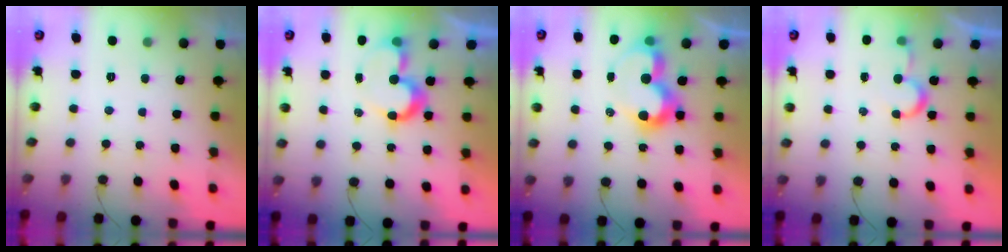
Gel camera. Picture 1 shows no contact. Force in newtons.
{"total": 8.7, "press": 8.7, "slide": 0.1}
{"total": 10.7, "press": 10.7, "slide": 1.1}
{"total": 5.0, "press": 5.0, "slide": 0.3}